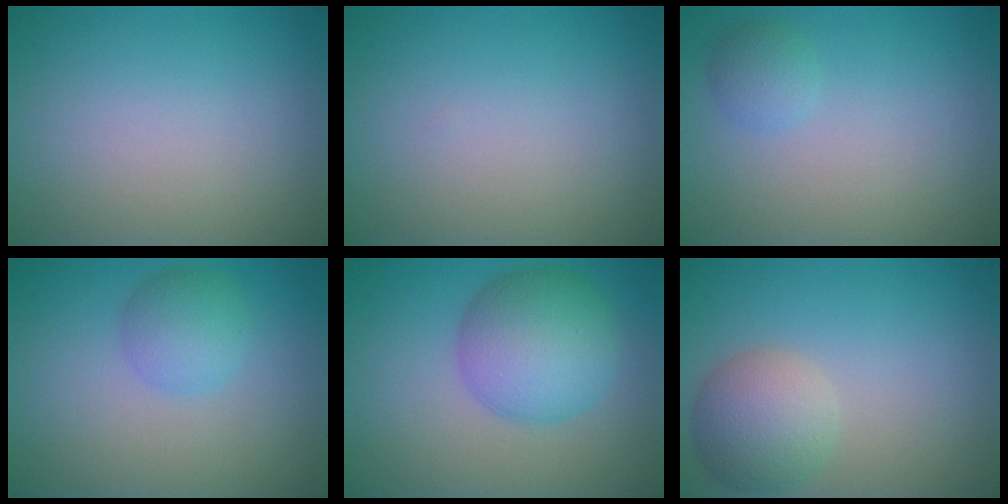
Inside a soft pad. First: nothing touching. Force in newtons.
{"total": 0.0}
{"total": 1.5, "press": 1.5, "slide": 0.1}
{"total": 2.8, "press": 2.8, "slide": 0.1}
{"total": 6.5, "press": 6.5, "slide": 0.2}
{"total": 4.4, "press": 4.4, "slide": 0.2}